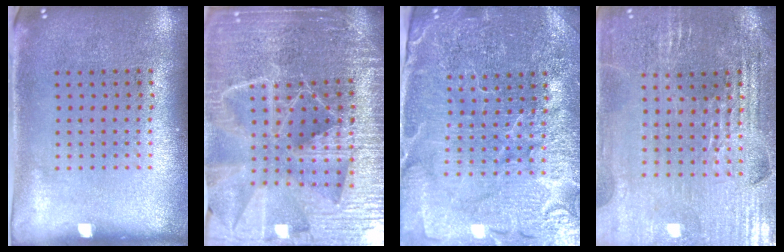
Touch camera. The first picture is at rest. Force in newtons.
{"total": 6.2, "press": 5.4, "slide": 3.1}
{"total": 4.5, "press": 4.3, "slide": 1.4}
{"total": 3.0, "press": 3.0, "slide": 0.4}